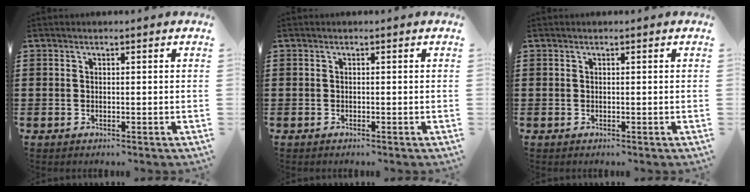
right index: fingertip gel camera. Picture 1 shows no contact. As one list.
[{"total": 0.0}, {"total": 0.0}]